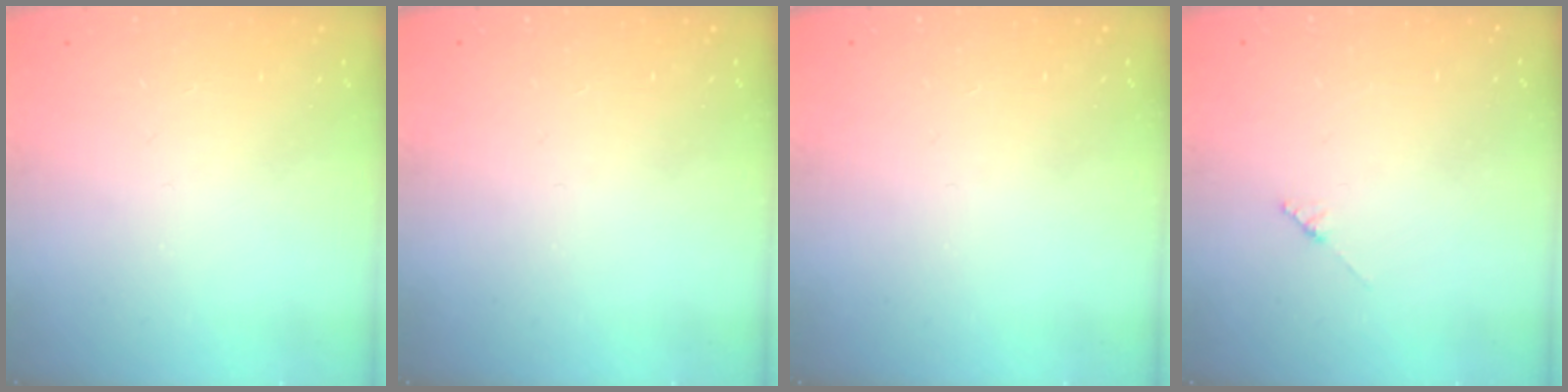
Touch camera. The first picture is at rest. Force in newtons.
{"total": 0.0}
{"total": 0.0}
{"total": 1.8, "press": 1.7, "slide": 0.3}